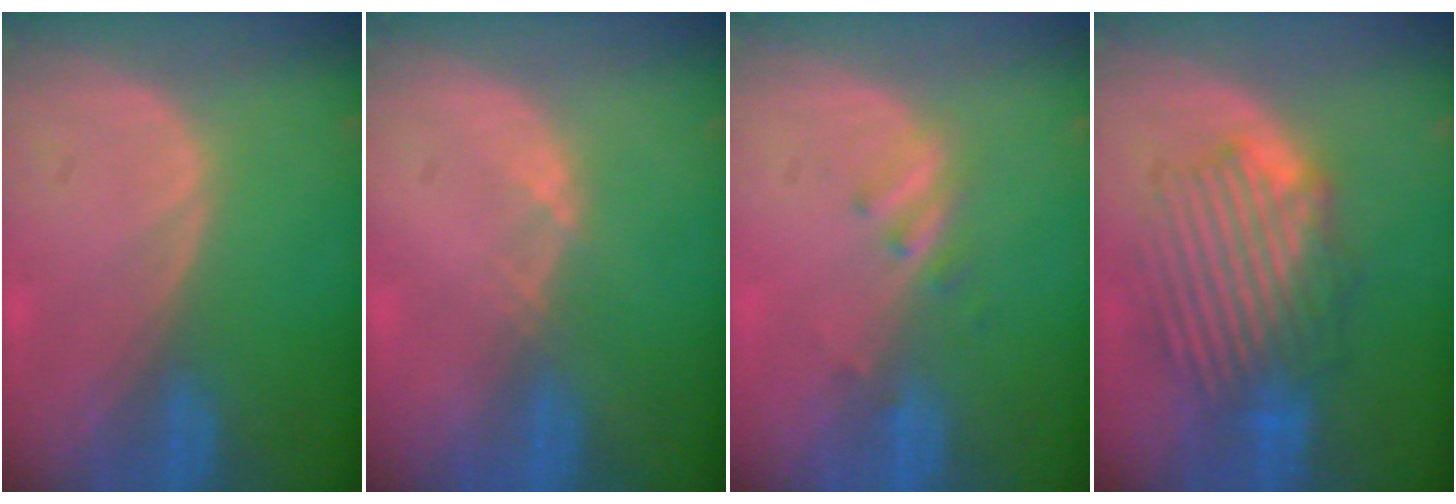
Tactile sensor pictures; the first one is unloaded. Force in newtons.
{"total": 1.0, "press": 0.8, "slide": 0.5}
{"total": 2.5, "press": 2.2, "slide": 1.2}
{"total": 8.8, "press": 8.4, "slide": 2.6}